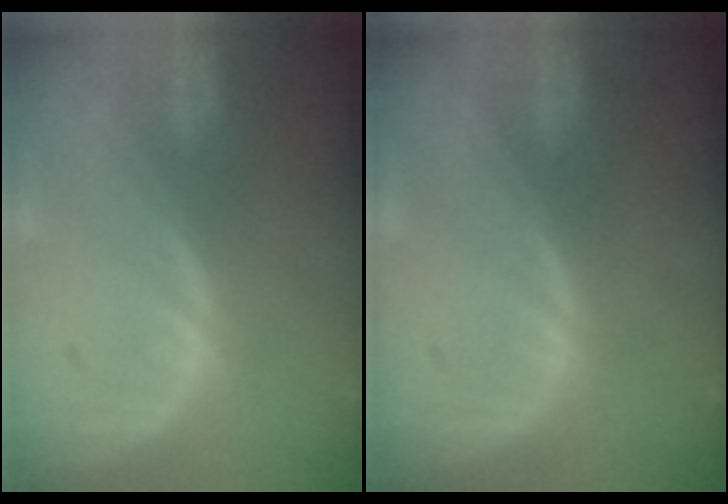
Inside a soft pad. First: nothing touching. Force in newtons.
{"total": 0.0}